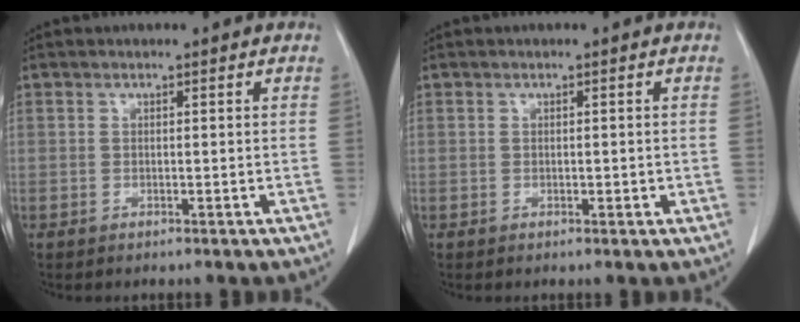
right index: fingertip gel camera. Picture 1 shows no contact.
{"total": 0.9, "force": [-0.1, 0.6, 0.7], "torque": [-0.010, 0.002, 0.001]}